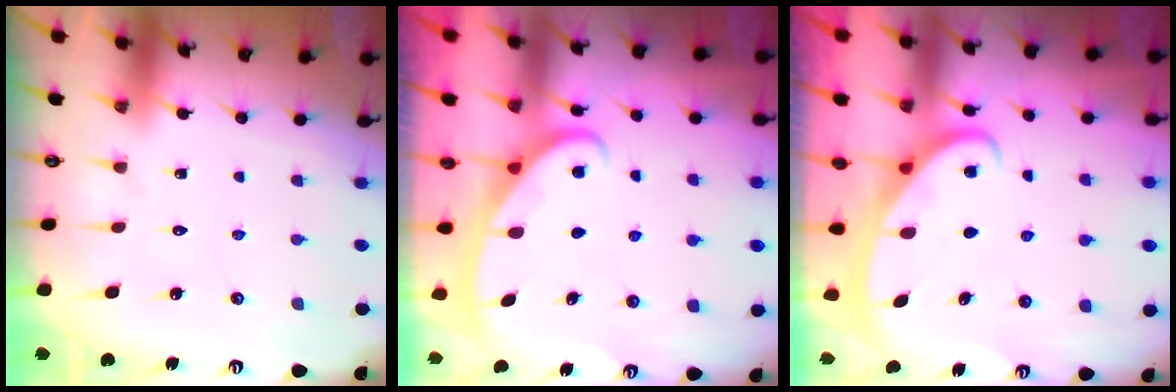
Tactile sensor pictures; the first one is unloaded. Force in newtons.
{"total": 2.8, "press": 2.8, "slide": 0.4}
{"total": 2.6, "press": 2.6, "slide": 0.4}